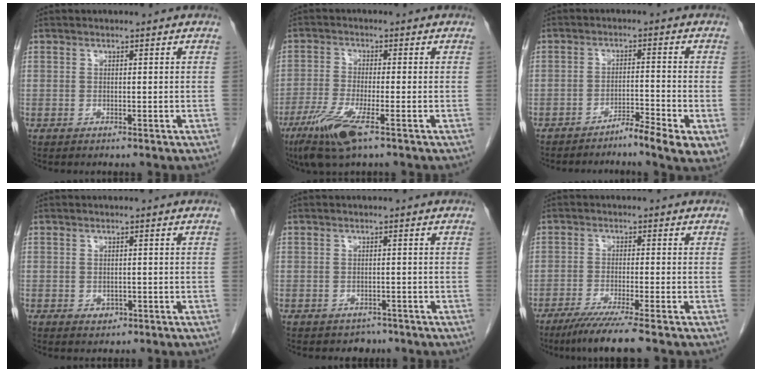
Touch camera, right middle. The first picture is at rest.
{"total": 8.0, "force": [-4.6, 0.7, 6.6], "torque": [-0.140, -0.023, -0.086]}
{"total": 1.2, "force": [-0.8, -0.2, 0.9], "torque": [-0.015, 0.000, -0.011]}
{"total": 1.2, "force": [-0.4, 1.0, 0.6], "torque": [-0.008, 0.002, -0.001]}
{"total": 2.3, "force": [-1.7, 1.6, 0.2], "torque": [-0.005, 0.004, -0.024]}
{"total": 6.8, "force": [-5.1, -1.0, 4.4], "torque": [-0.069, -0.020, -0.089]}